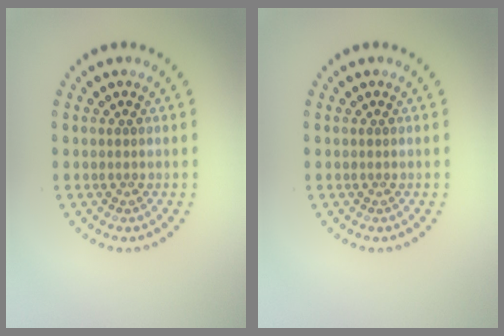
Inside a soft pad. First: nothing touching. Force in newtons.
{"total": 0.0}